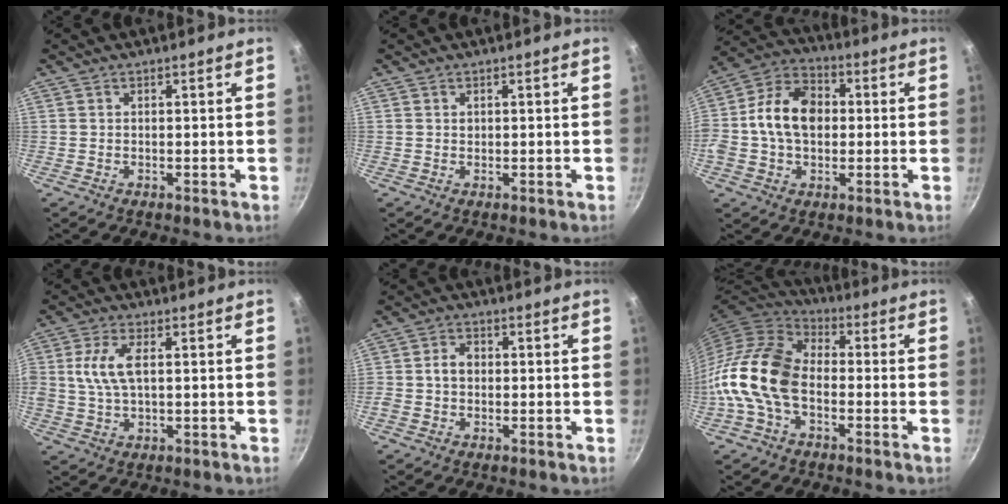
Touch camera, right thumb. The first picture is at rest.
{"total": 0.8, "force": [0.3, 0.7, 0.3], "torque": [0.000, 0.000, 0.004]}
{"total": 13.8, "force": [0.3, 9.9, 9.5], "torque": [-0.141, 0.026, -0.014]}
{"total": 7.5, "force": [1.1, 3.8, 6.4], "torque": [-0.130, 0.009, 0.019]}
{"total": 3.7, "force": [-0.2, 3.0, 2.1], "torque": [-0.025, 0.012, -0.009]}
{"total": 13.8, "force": [-3.3, 8.9, 10.0], "torque": [-0.174, 0.036, -0.086]}